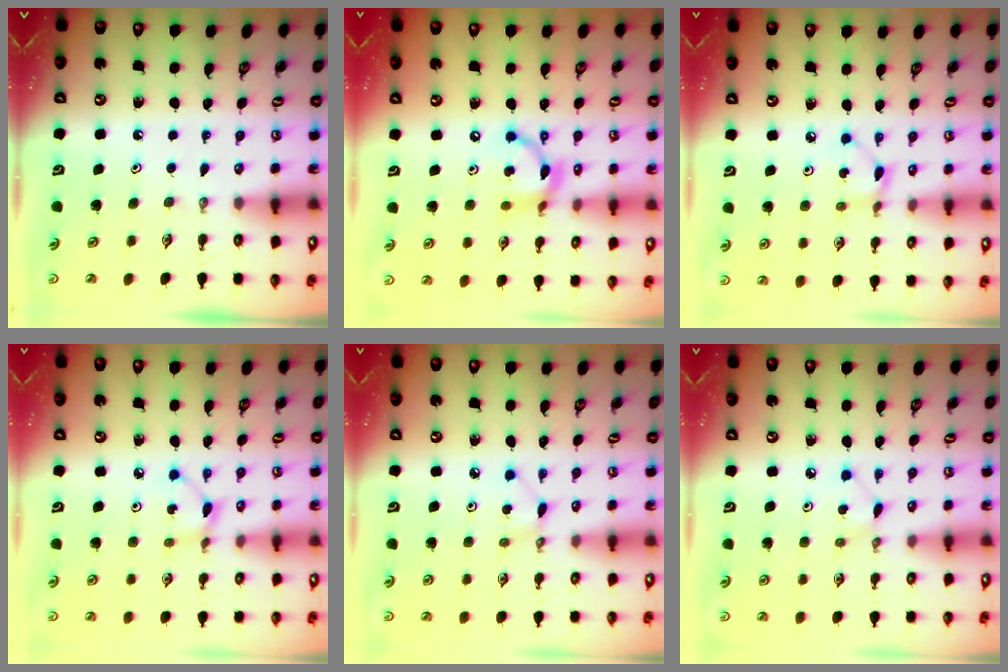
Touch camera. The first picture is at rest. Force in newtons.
{"total": 12.0, "press": 11.9, "slide": 0.9}
{"total": 2.7, "press": 2.6, "slide": 0.3}
{"total": 2.2, "press": 2.2, "slide": 0.1}
{"total": 2.8, "press": 2.8, "slide": 0.3}
{"total": 4.1, "press": 4.1, "slide": 0.4}